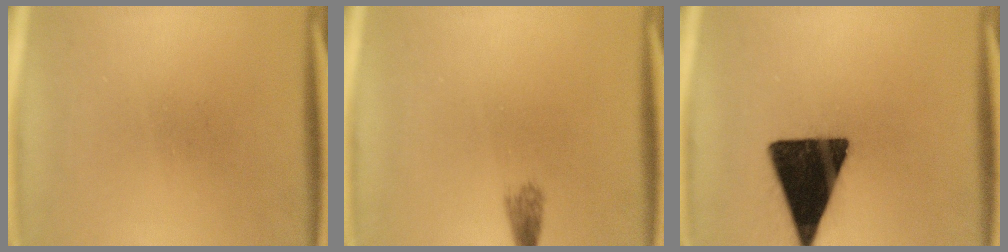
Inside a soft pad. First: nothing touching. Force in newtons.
{"total": 1.7}
{"total": 18.1}